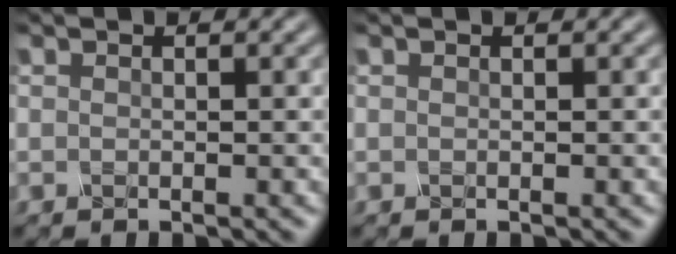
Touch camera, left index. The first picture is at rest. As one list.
[{"total": 0.0}]